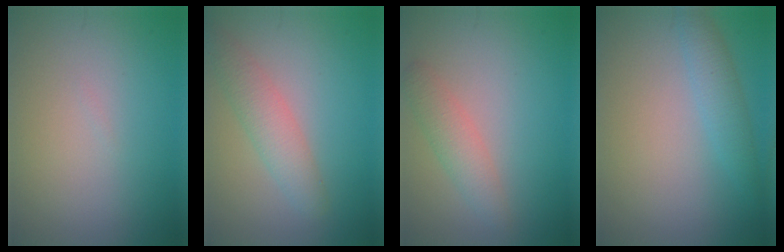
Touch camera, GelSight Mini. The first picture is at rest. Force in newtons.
{"total": 3.0, "press": 2.9, "slide": 0.2}
{"total": 2.5, "press": 2.5, "slide": 0.2}
{"total": 2.3, "press": 2.3, "slide": 0.0}